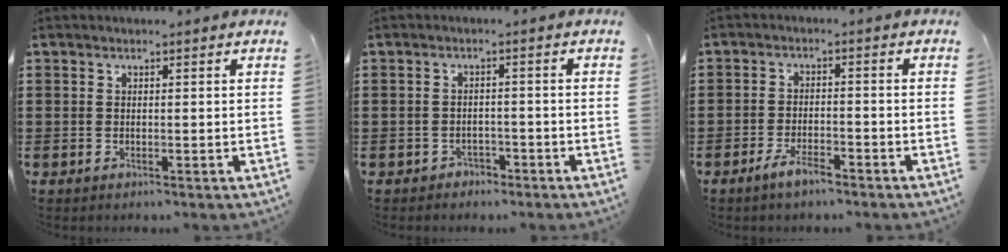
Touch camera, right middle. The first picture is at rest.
{"total": 1.8, "force": [-1.6, 0.8, -0.1], "torque": [-0.007, 0.002, -0.037]}
{"total": 3.7, "force": [-2.8, 1.2, 2.1], "torque": [-0.048, 0.005, -0.057]}